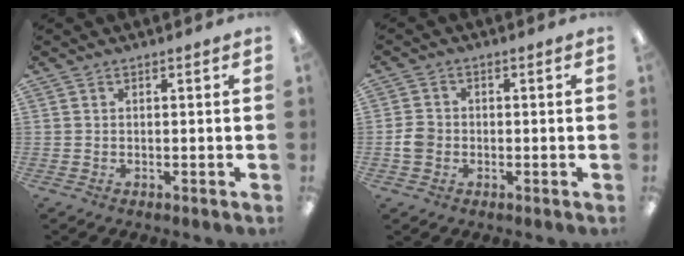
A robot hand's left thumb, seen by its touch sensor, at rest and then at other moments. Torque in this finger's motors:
{"motor_torque": [-0.04, 0.05, 0.02, -0.01, 0.00]}